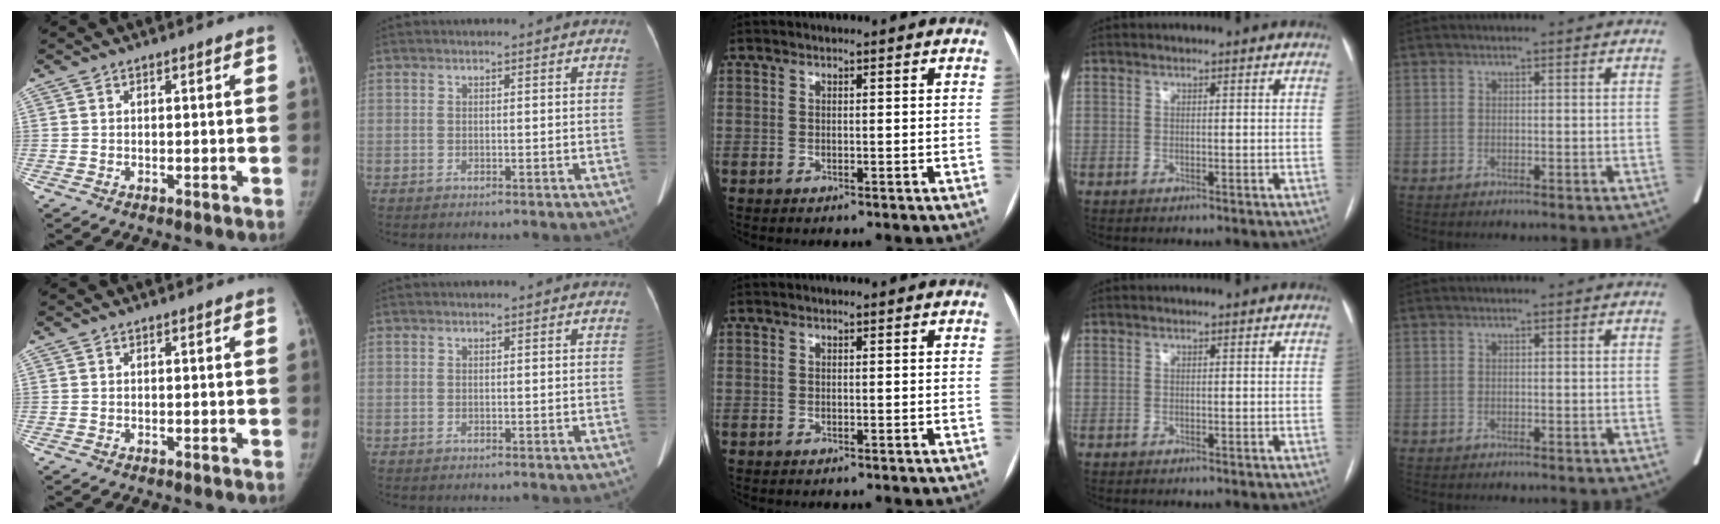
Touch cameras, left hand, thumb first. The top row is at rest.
{}